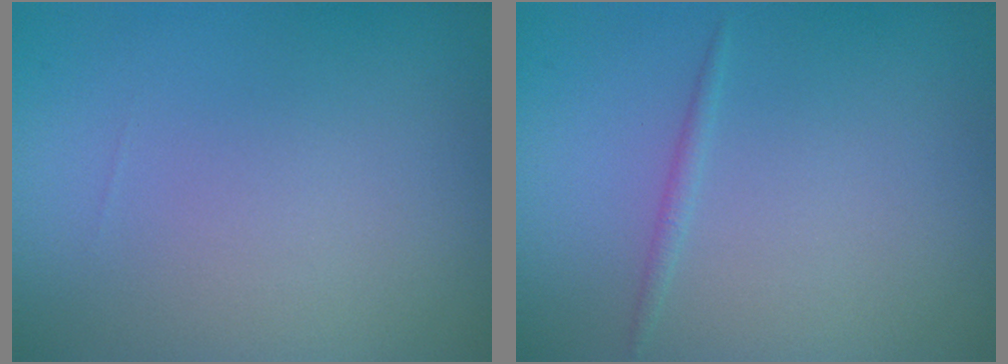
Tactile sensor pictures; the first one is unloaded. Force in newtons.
{"total": 0.7, "press": 0.7, "slide": 0.0}